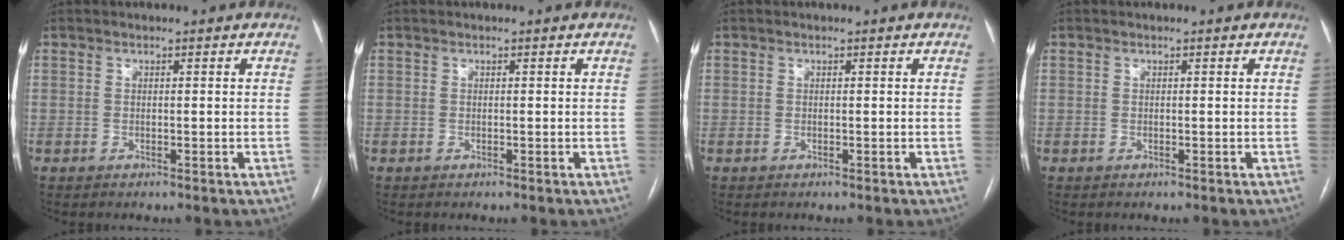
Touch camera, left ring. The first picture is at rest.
{"total": 0.0}
{"total": 0.0}
{"total": 0.0}